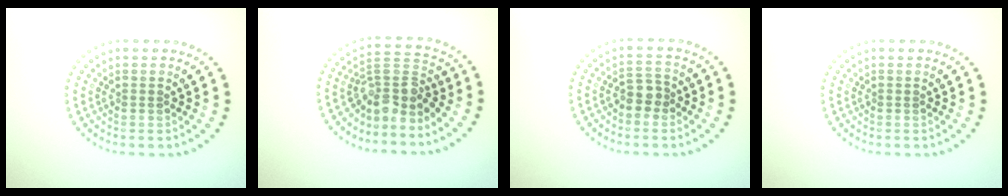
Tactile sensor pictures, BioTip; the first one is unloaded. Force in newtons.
{"total": 3.7, "press": 2.7, "slide": 2.6}
{"total": 2.0, "press": 1.8, "slide": 0.9}
{"total": 0.0}